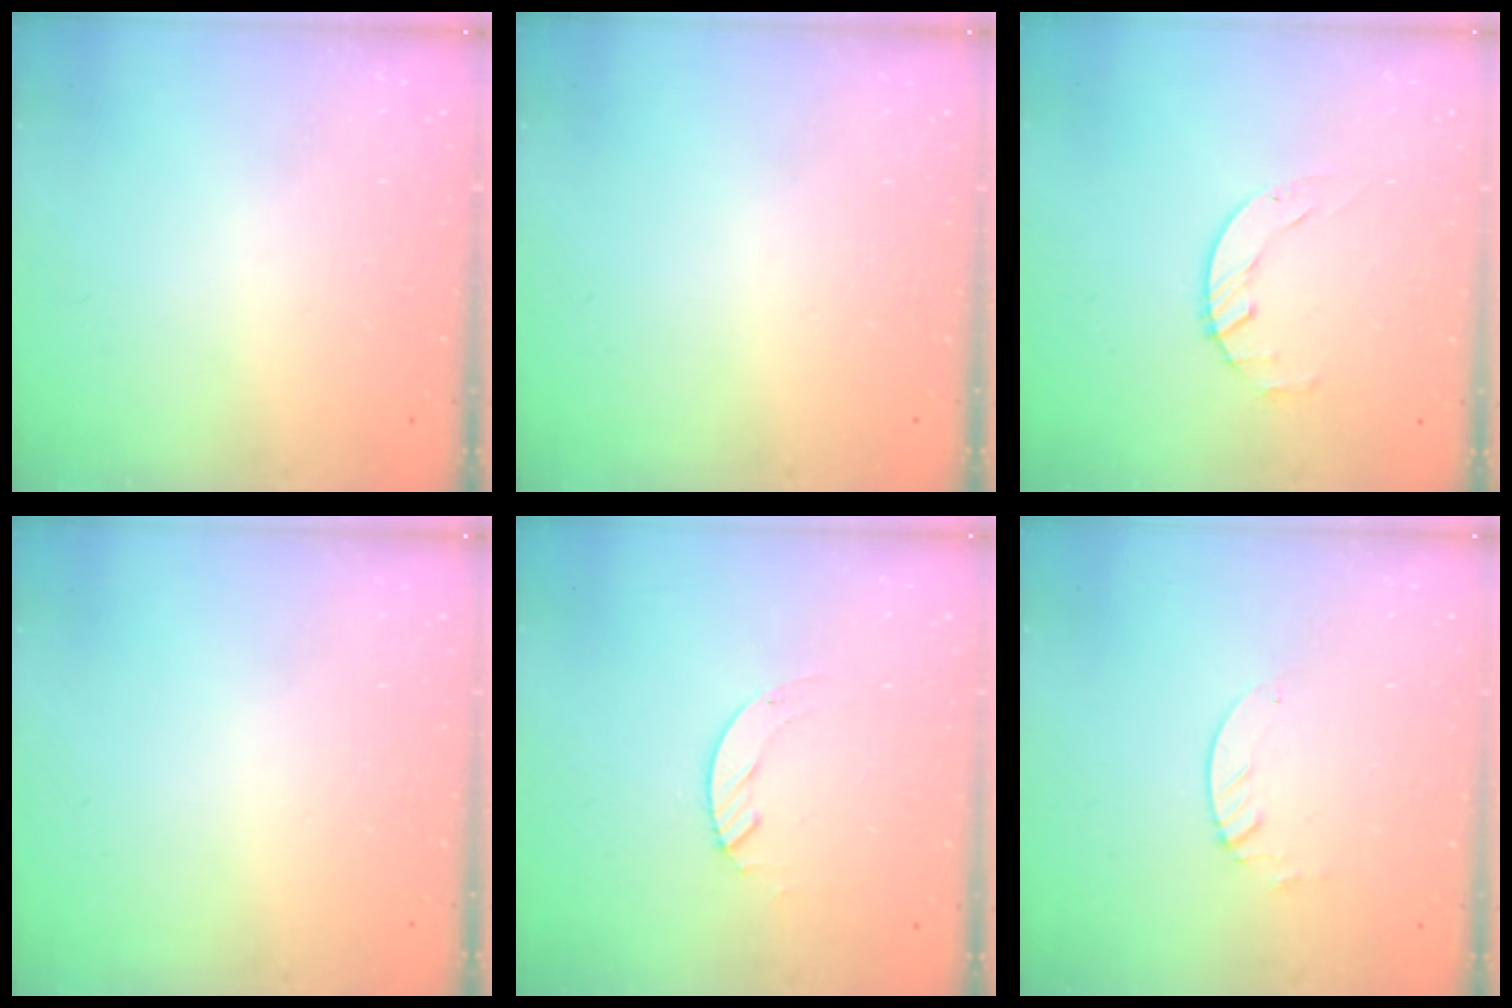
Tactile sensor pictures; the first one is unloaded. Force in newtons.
{"total": 0.0}
{"total": 1.7, "press": 1.7, "slide": 0.3}
{"total": 0.0}
{"total": 2.1, "press": 2.1, "slide": 0.2}
{"total": 2.1, "press": 2.1, "slide": 0.2}